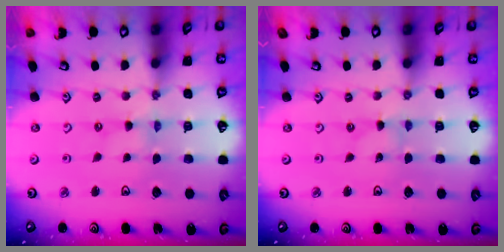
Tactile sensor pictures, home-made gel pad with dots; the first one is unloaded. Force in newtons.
{"total": 0.0}